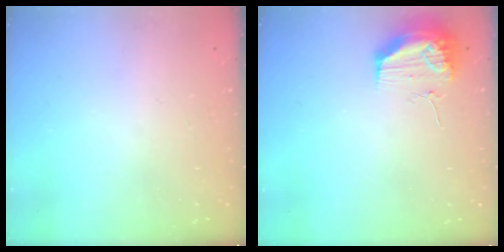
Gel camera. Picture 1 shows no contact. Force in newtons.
{"total": 13.8, "press": 11.9, "slide": 6.9}